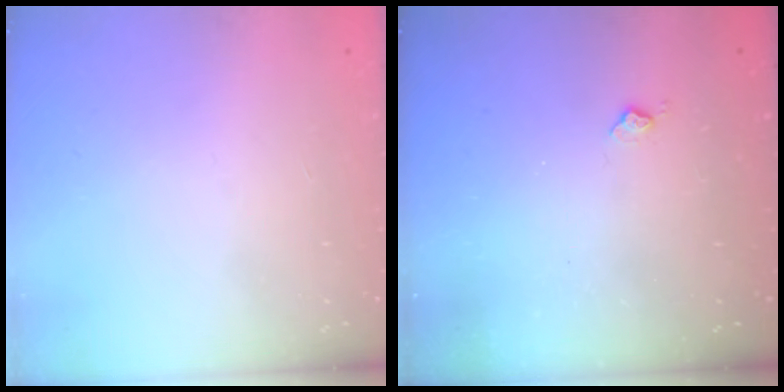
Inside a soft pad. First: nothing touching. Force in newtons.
{"total": 3.8, "press": 3.8, "slide": 0.6}